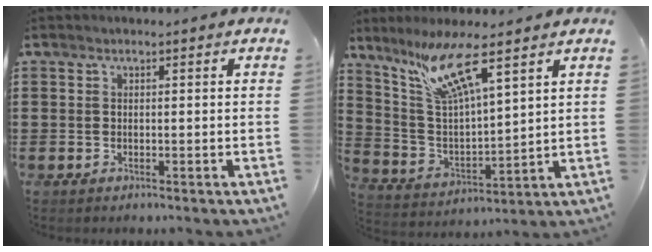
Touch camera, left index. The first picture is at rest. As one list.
[{"total": 11.2, "force": [7.6, 1.7, 8.1], "torque": [-0.178, -0.024, 0.130]}]